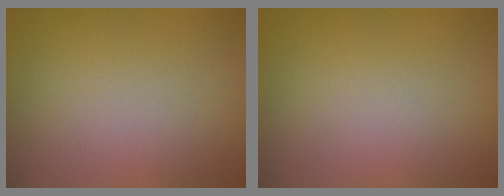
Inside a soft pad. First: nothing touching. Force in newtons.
{"total": 0.0}